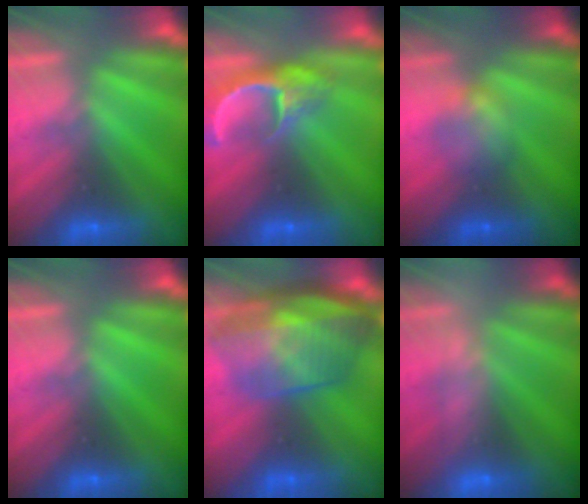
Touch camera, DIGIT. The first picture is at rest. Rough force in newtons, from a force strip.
{"total": 4.9}
{"total": 2.3}
{"total": 0.0}
{"total": 10.3}
{"total": 2.5}